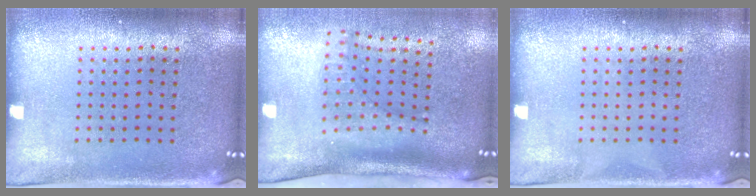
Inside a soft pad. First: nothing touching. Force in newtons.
{"total": 2.2, "press": 1.5, "slide": 1.6}
{"total": 0.0}